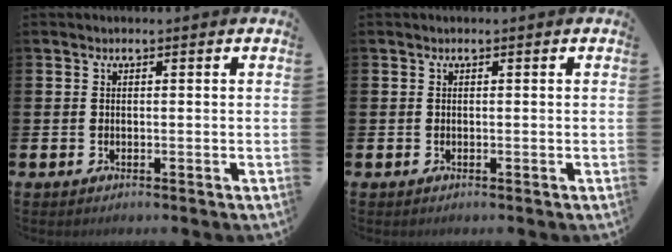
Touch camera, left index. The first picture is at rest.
{"total": 0.0}